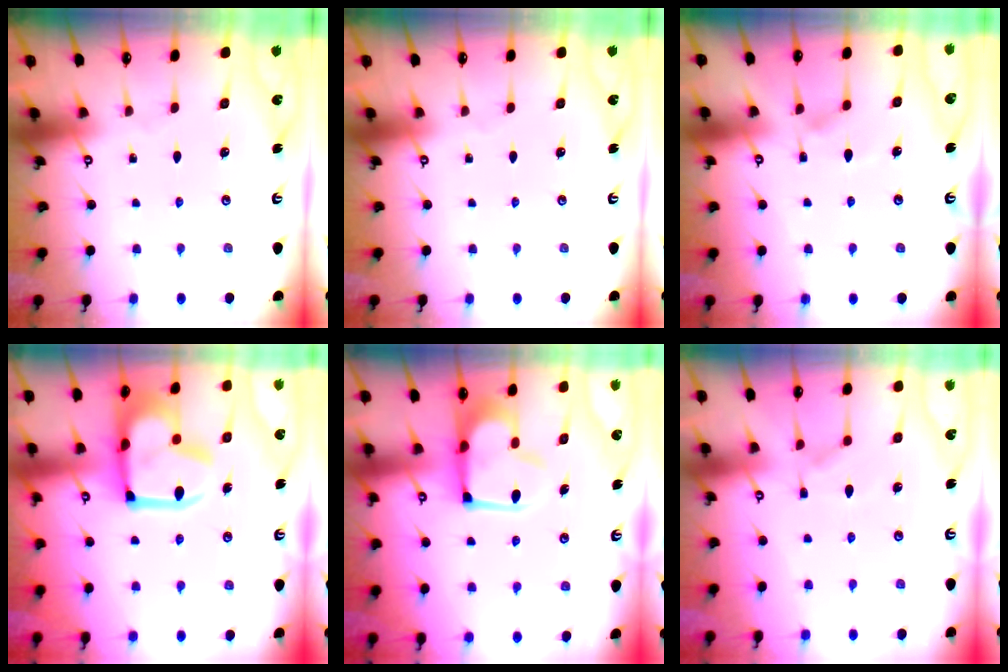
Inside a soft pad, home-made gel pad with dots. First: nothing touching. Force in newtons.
{"total": 0.0}
{"total": 5.7, "press": 5.7, "slide": 0.5}
{"total": 18.7, "press": 18.6, "slide": 1.7}
{"total": 6.8, "press": 6.7, "slide": 1.2}
{"total": 1.8, "press": 1.0, "slide": 1.5}